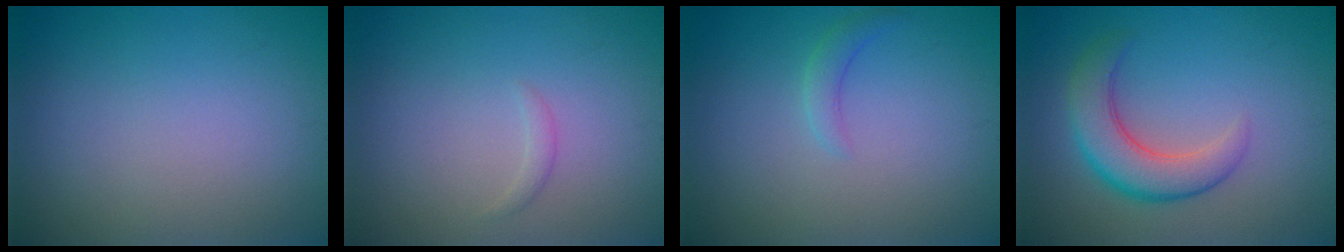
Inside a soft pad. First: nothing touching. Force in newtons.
{"total": 0.7, "press": 0.7, "slide": 0.0}
{"total": 1.3, "press": 1.3, "slide": 0.1}
{"total": 4.9, "press": 4.9, "slide": 0.2}